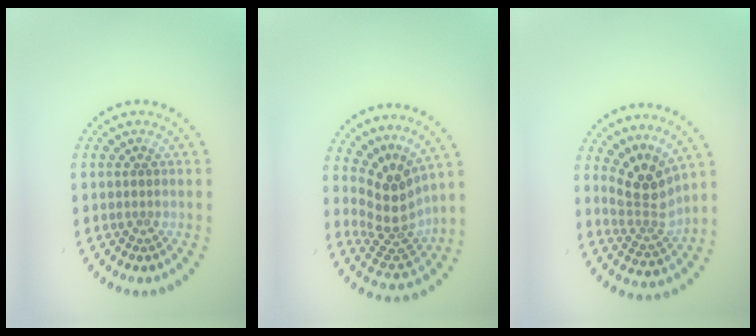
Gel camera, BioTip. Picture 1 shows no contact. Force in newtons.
{"total": 3.9, "press": 2.6, "slide": 2.9}
{"total": 3.6, "press": 2.6, "slide": 2.5}